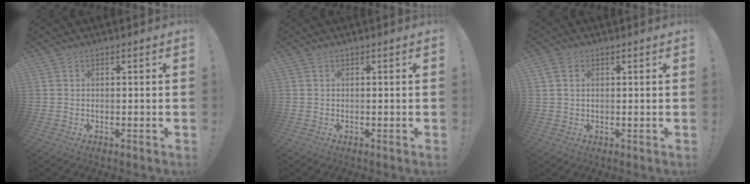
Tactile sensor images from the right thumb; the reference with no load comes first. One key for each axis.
{"total": 0.0}
{"total": 2.9, "fx": 1.2, "fy": 1.9, "fz": 1.9, "tx": -0.033, "ty": 0.004, "tz": 0.022}